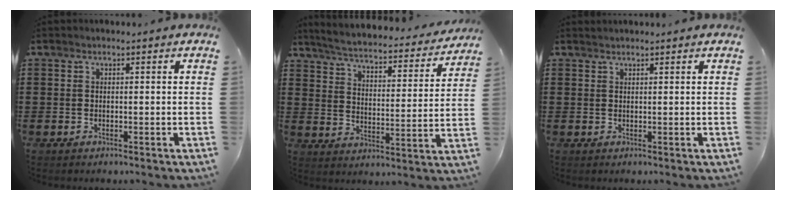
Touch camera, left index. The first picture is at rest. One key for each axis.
{"total": 4.0, "fx": 3.8, "fy": -0.1, "fz": 1.2, "tx": -0.046, "ty": -0.033, "tz": 0.058}
{"total": 0.7, "fx": 0.7, "fy": 0.0, "fz": 0.2, "tx": -0.005, "ty": -0.001, "tz": 0.014}